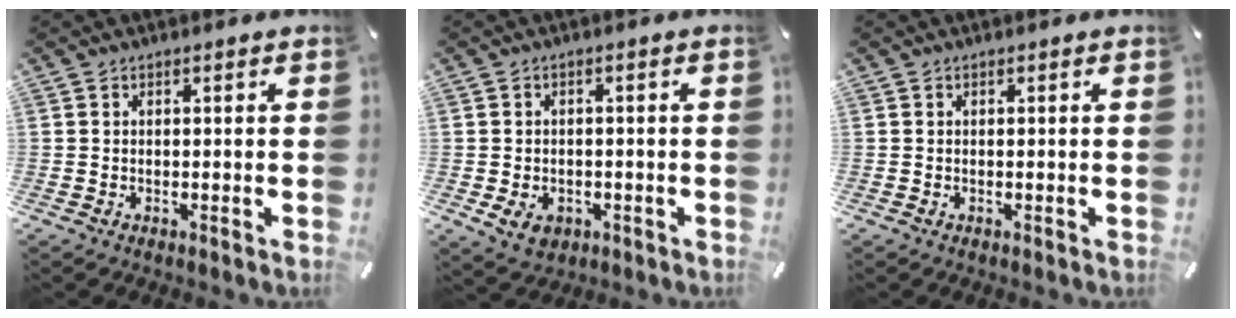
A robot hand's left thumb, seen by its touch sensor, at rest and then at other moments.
{"total": 4.8, "force": [-1.7, 3.8, 2.5], "torque": [-0.044, 0.003, -0.032]}
{"total": 0.0}